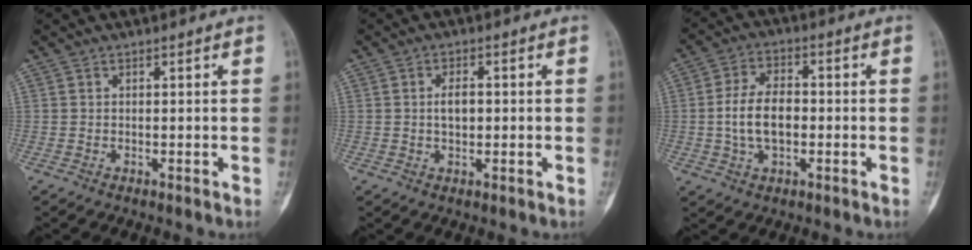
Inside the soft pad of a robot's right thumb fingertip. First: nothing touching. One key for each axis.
{"total": 3.9, "fx": 0.2, "fy": 2.0, "fz": 3.4, "tx": -0.057, "ty": 0.001, "tz": 0.004}
{"total": 9.1, "fx": -0.8, "fy": 5.4, "fz": 7.3, "tx": -0.133, "ty": 0.016, "tz": -0.017}